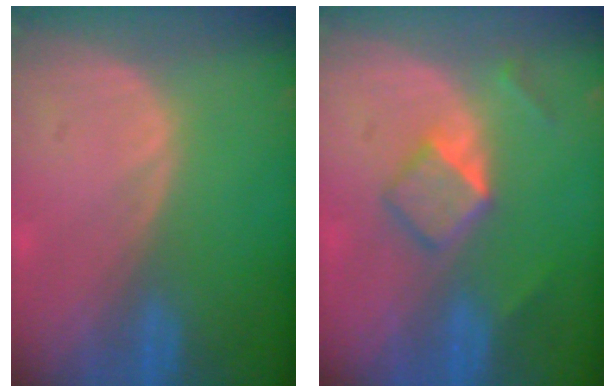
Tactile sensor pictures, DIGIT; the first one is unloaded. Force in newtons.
{"total": 5.2, "press": 4.5, "slide": 2.7}